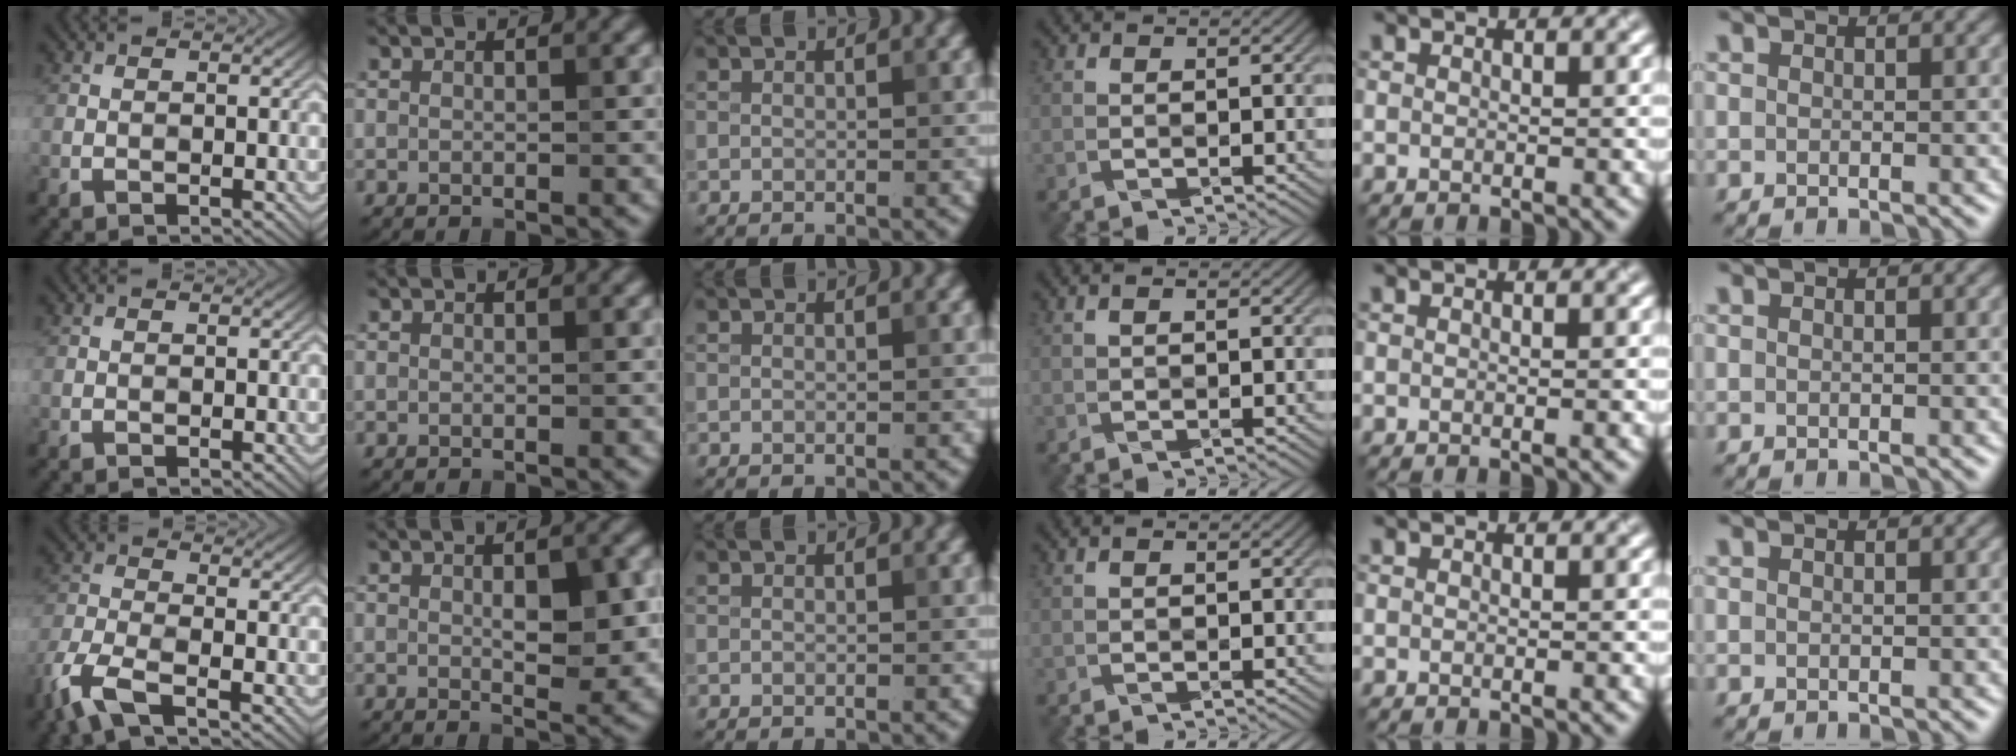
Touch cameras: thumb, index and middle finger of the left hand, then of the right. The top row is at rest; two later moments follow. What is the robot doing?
{"motion": "wrap", "object": "bandana"}